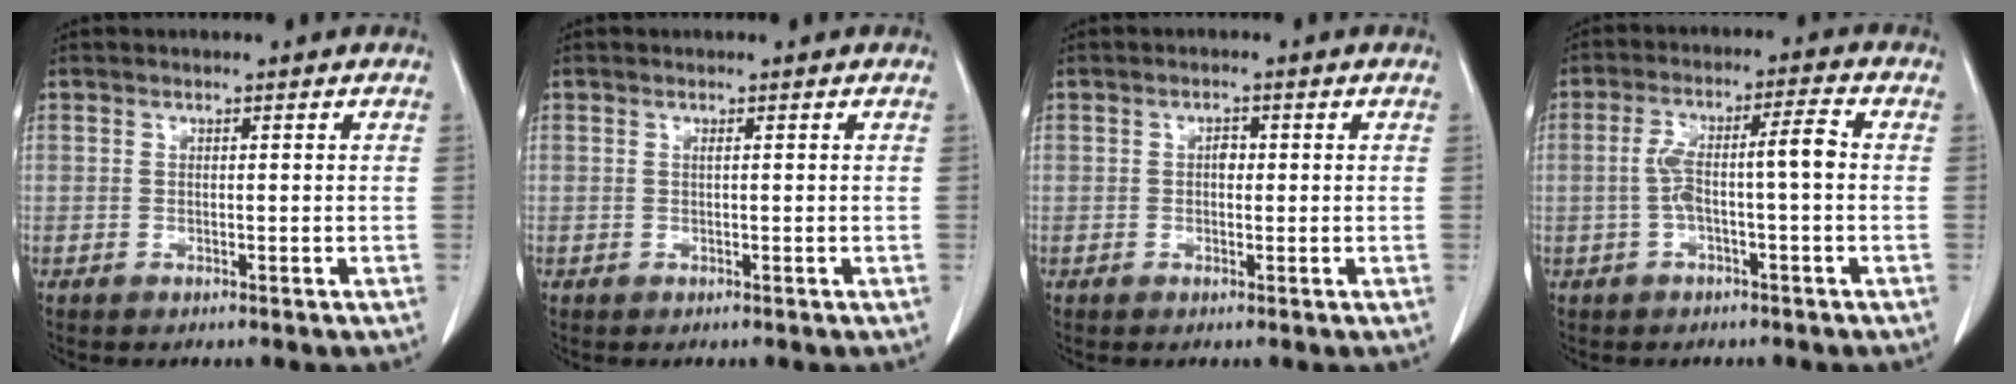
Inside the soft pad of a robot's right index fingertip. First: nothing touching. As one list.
[{"total": 0.0}, {"total": 1.4, "force": [0.1, 0.9, 1.1], "torque": [-0.016, 0.004, -0.001]}, {"total": 6.7, "force": [-0.5, 1.0, 6.6], "torque": [-0.130, 0.029, -0.007]}]